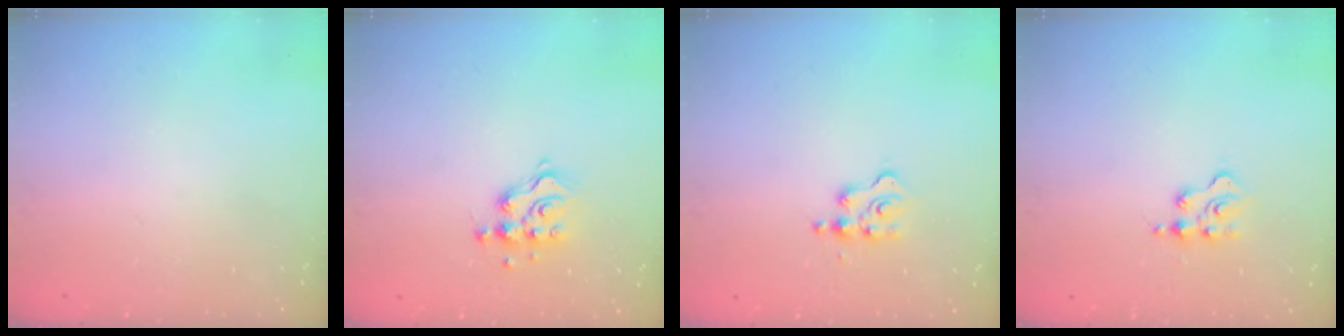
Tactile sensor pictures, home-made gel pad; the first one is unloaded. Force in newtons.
{"total": 9.0, "press": 9.0, "slide": 0.3}
{"total": 4.4, "press": 4.4, "slide": 0.6}
{"total": 2.4, "press": 2.4, "slide": 0.3}